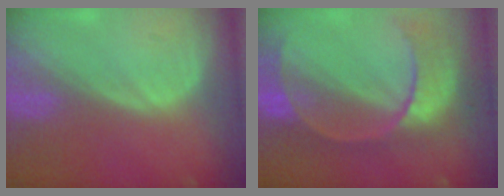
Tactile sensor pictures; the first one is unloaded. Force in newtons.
{"total": 10.3, "press": 9.0, "slide": 5.0}